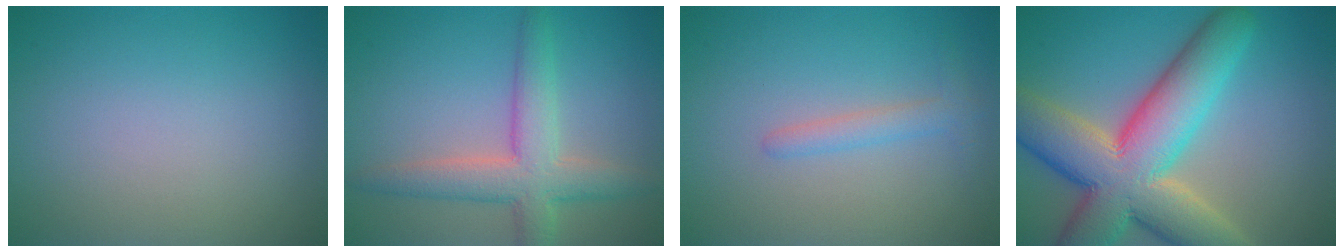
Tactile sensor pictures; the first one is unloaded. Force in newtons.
{"total": 5.3, "press": 5.3, "slide": 0.2}
{"total": 1.7, "press": 1.7, "slide": 0.1}
{"total": 13.0, "press": 12.9, "slide": 1.1}